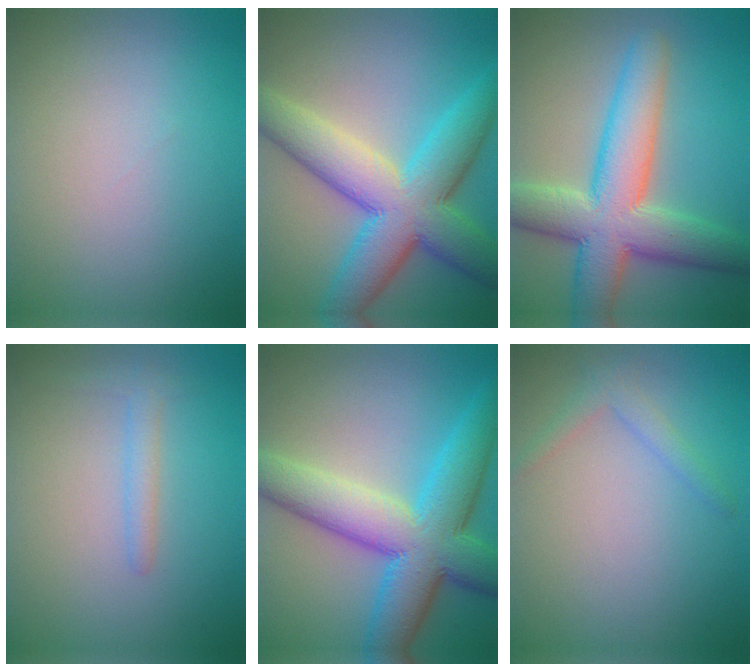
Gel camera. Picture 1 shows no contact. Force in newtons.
{"total": 11.0, "press": 11.0, "slide": 0.4}
{"total": 9.6, "press": 9.6, "slide": 0.6}
{"total": 1.6, "press": 1.6, "slide": 0.1}
{"total": 10.9, "press": 10.9, "slide": 0.1}
{"total": 1.6, "press": 1.6, "slide": 0.1}